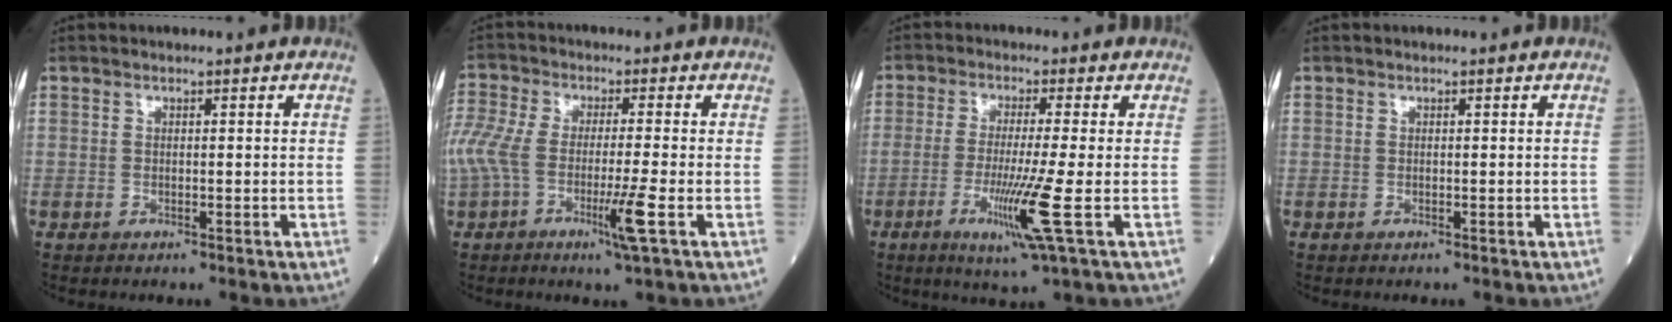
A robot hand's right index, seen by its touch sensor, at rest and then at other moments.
{"total": 10.0, "force": [-3.2, 1.3, 9.3], "torque": [-0.221, 0.004, -0.060]}
{"total": 8.4, "force": [-2.6, -1.4, 7.8], "torque": [-0.155, -0.030, -0.047]}
{"total": 0.0}